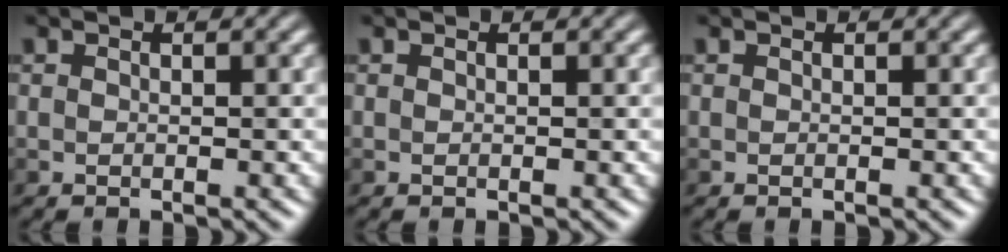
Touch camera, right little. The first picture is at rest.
{"total": 0.0}
{"total": 0.0}